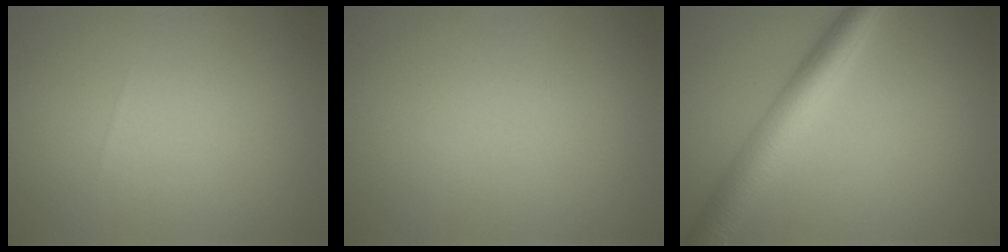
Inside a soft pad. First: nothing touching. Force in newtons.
{"total": 0.0}
{"total": 5.6, "press": 5.6, "slide": 0.0}